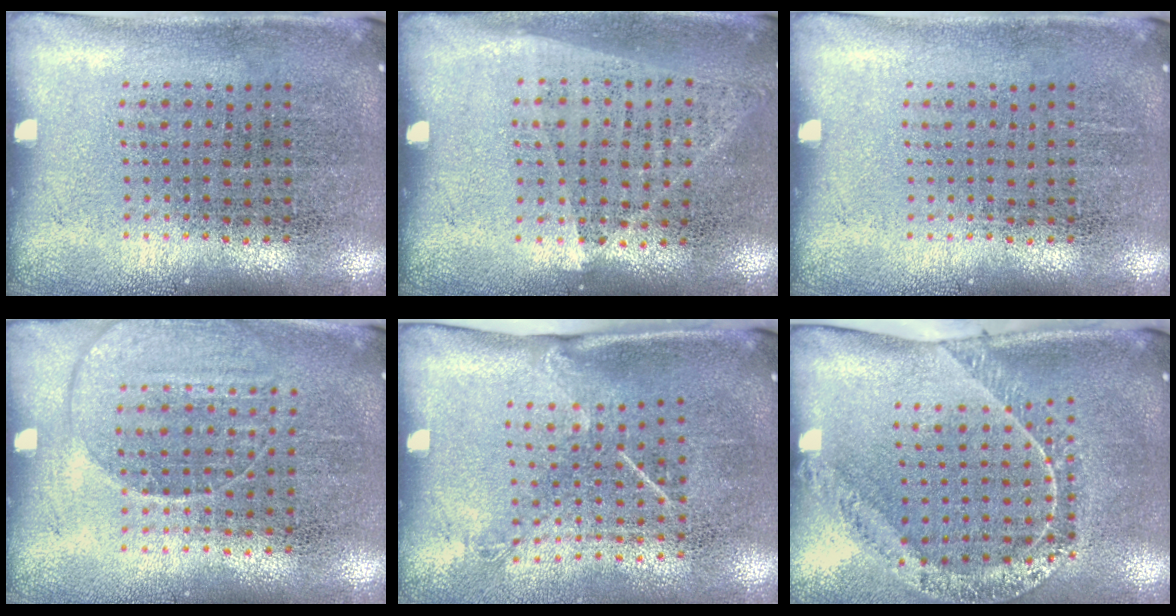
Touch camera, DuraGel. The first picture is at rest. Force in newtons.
{"total": 1.0, "press": 0.9, "slide": 0.5}
{"total": 0.0}
{"total": 1.4, "press": 1.3, "slide": 0.5}
{"total": 1.5, "press": 1.0, "slide": 1.1}
{"total": 1.5, "press": 1.5, "slide": 0.3}